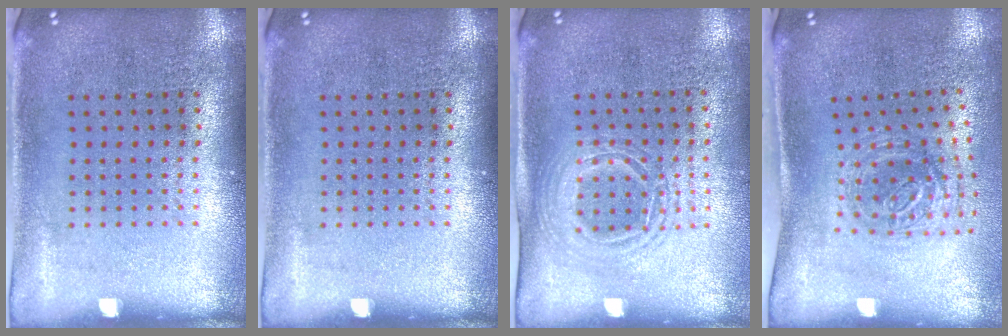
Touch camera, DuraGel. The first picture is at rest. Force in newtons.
{"total": 0.0}
{"total": 1.5, "press": 1.3, "slide": 0.7}
{"total": 1.2, "press": 1.1, "slide": 0.6}